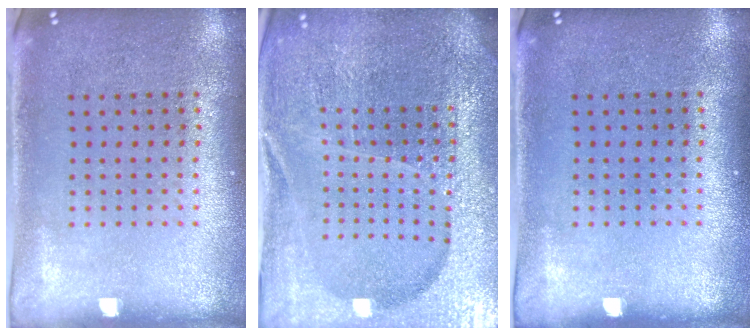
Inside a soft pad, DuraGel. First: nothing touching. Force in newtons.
{"total": 5.8, "press": 5.1, "slide": 2.7}
{"total": 0.0}